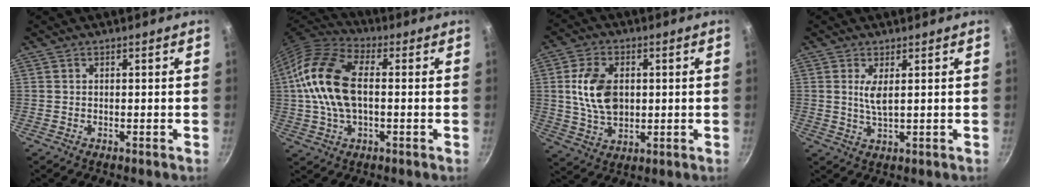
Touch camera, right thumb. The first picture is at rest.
{"total": 16.0, "force": [0.7, 9.0, 13.2], "torque": [-0.250, 0.027, -0.005]}
{"total": 11.1, "force": [1.4, 7.3, 8.2], "torque": [-0.138, -0.004, 0.027]}
{"total": 3.5, "force": [1.0, 1.0, 3.2], "torque": [-0.064, -0.011, 0.022]}